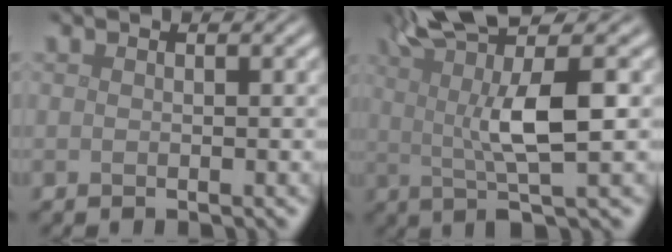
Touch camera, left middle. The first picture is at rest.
{"total": 7.7, "force": [1.8, 1.8, 7.3], "torque": [-0.119, 0.011, 0.032]}